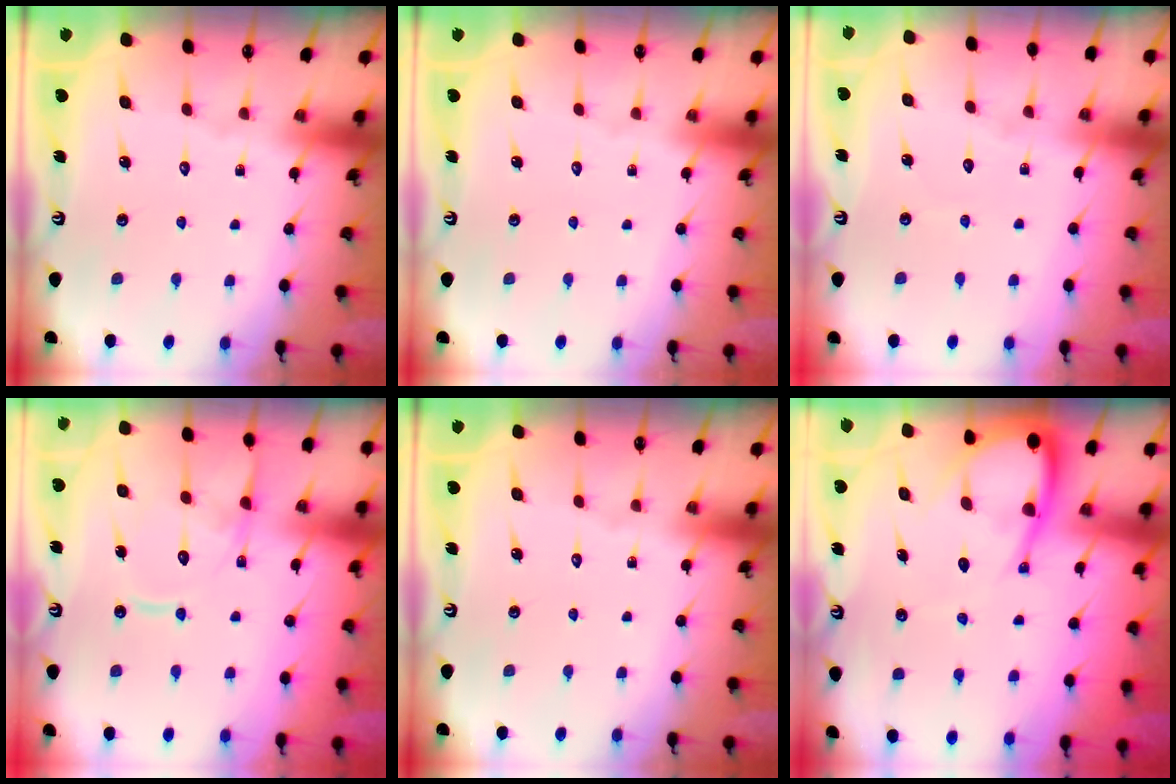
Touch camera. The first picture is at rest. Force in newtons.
{"total": 0.0}
{"total": 2.9, "press": 2.9, "slide": 0.3}
{"total": 12.9, "press": 12.8, "slide": 1.2}
{"total": 0.0}
{"total": 9.8, "press": 9.7, "slide": 1.1}